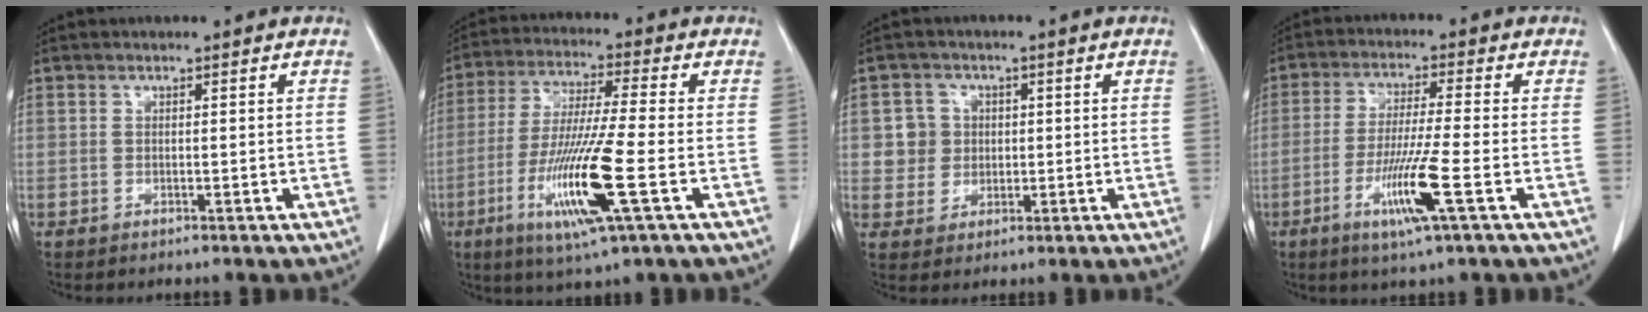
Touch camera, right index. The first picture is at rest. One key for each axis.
{"total": 14.1, "fx": -4.7, "fy": -0.1, "fz": 13.3, "tx": -0.269, "ty": -0.026, "tz": -0.090}
{"total": 4.7, "fx": 0.8, "fy": 4.6, "fz": 0.4, "tx": -0.002, "ty": 0.014, "tz": 0.018}
{"total": 9.1, "fx": -3.5, "fy": -0.7, "fz": 8.3, "tx": -0.161, "ty": -0.019, "tz": -0.068}